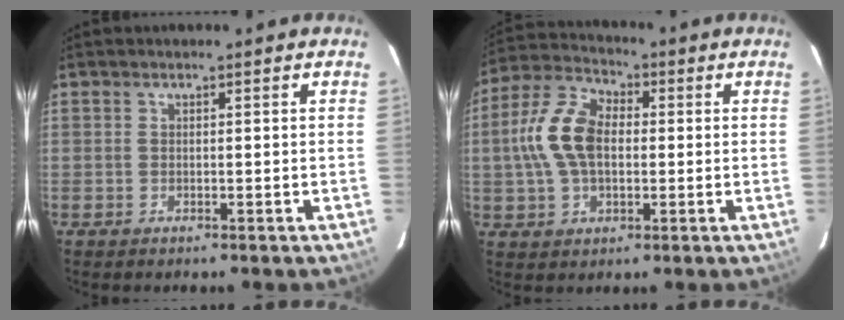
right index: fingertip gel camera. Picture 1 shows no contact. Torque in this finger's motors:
{"motor_torque": [0.44, -0.04, 0.47, 0.14]}